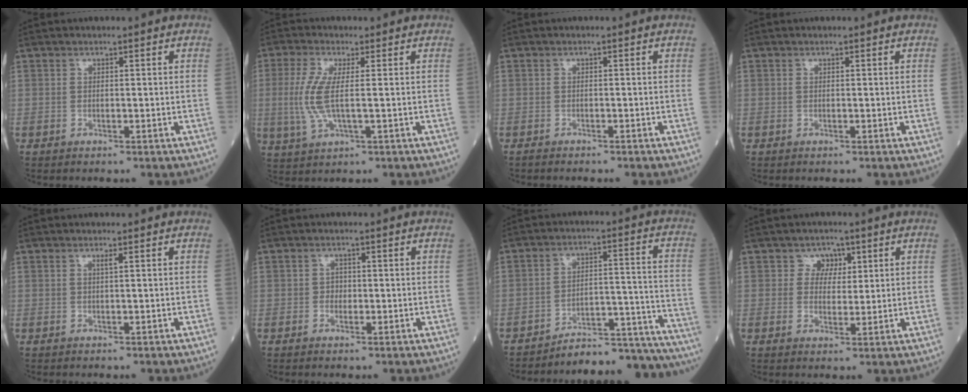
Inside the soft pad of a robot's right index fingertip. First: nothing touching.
{"total": 6.7, "force": [0.1, 1.5, 6.5], "torque": [-0.165, -0.007, 0.001]}
{"total": 3.0, "force": [-2.6, 0.6, 1.3], "torque": [-0.022, -0.005, -0.029]}
{"total": 0.0}
{"total": 0.7, "force": [0.4, -0.2, 0.6], "torque": [-0.014, -0.002, 0.008]}
{"total": 1.4, "force": [-0.1, 1.2, 0.7], "torque": [-0.008, 0.003, -0.002]}
{"total": 16.4, "force": [-16.2, 1.7, 1.9], "torque": [0.010, 0.052, -0.217]}
{"total": 1.5, "force": [0.8, 1.2, 0.5], "torque": [0.000, -0.001, 0.009]}